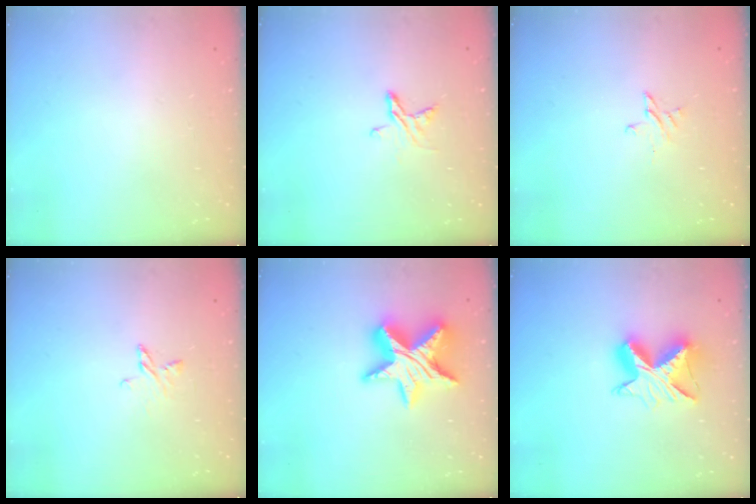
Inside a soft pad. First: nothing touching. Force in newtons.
{"total": 6.6, "press": 6.6, "slide": 0.7}
{"total": 2.3, "press": 2.3, "slide": 0.2}
{"total": 3.2, "press": 3.2, "slide": 0.3}
{"total": 16.3, "press": 16.3, "slide": 1.2}
{"total": 10.4, "press": 10.4, "slide": 0.7}